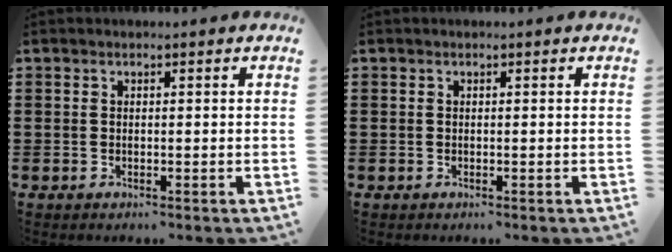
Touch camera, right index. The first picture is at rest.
{"total": 0.0}